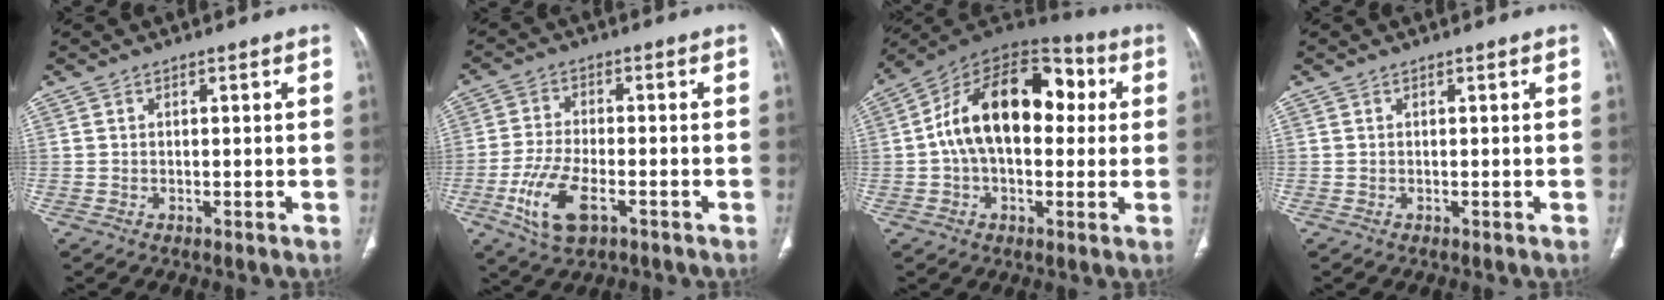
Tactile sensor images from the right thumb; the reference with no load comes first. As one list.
[{"total": 10.1, "force": [-4.1, 4.7, 7.9], "torque": [-0.170, 0.007, -0.072]}, {"total": 20.8, "force": [2.5, 12.6, 16.3], "torque": [-0.242, 0.044, 0.030]}, {"total": 0.0}]